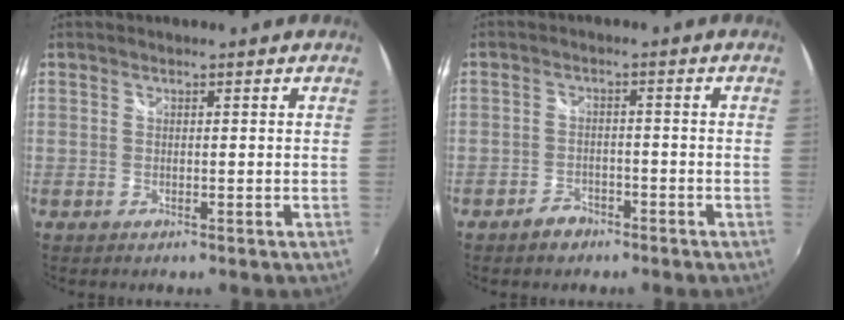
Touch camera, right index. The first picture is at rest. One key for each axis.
{"total": 3.7, "fx": -2.8, "fy": 2.1, "fz": 0.9, "tx": -0.030, "ty": 0.009, "tz": -0.046}